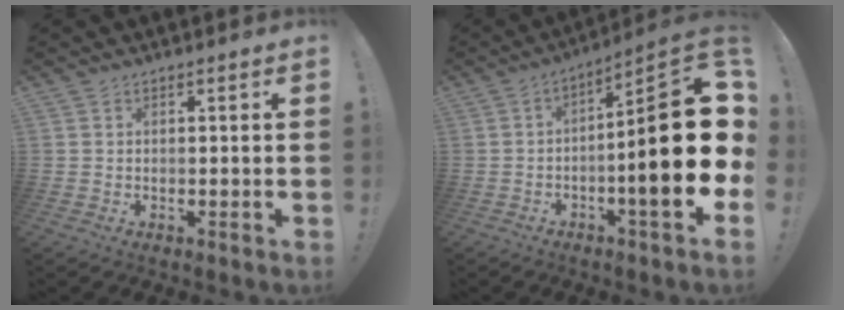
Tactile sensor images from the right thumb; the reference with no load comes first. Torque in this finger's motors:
{"motor_torque": [2.41, 2.60, 2.09, -0.68, 0.30]}